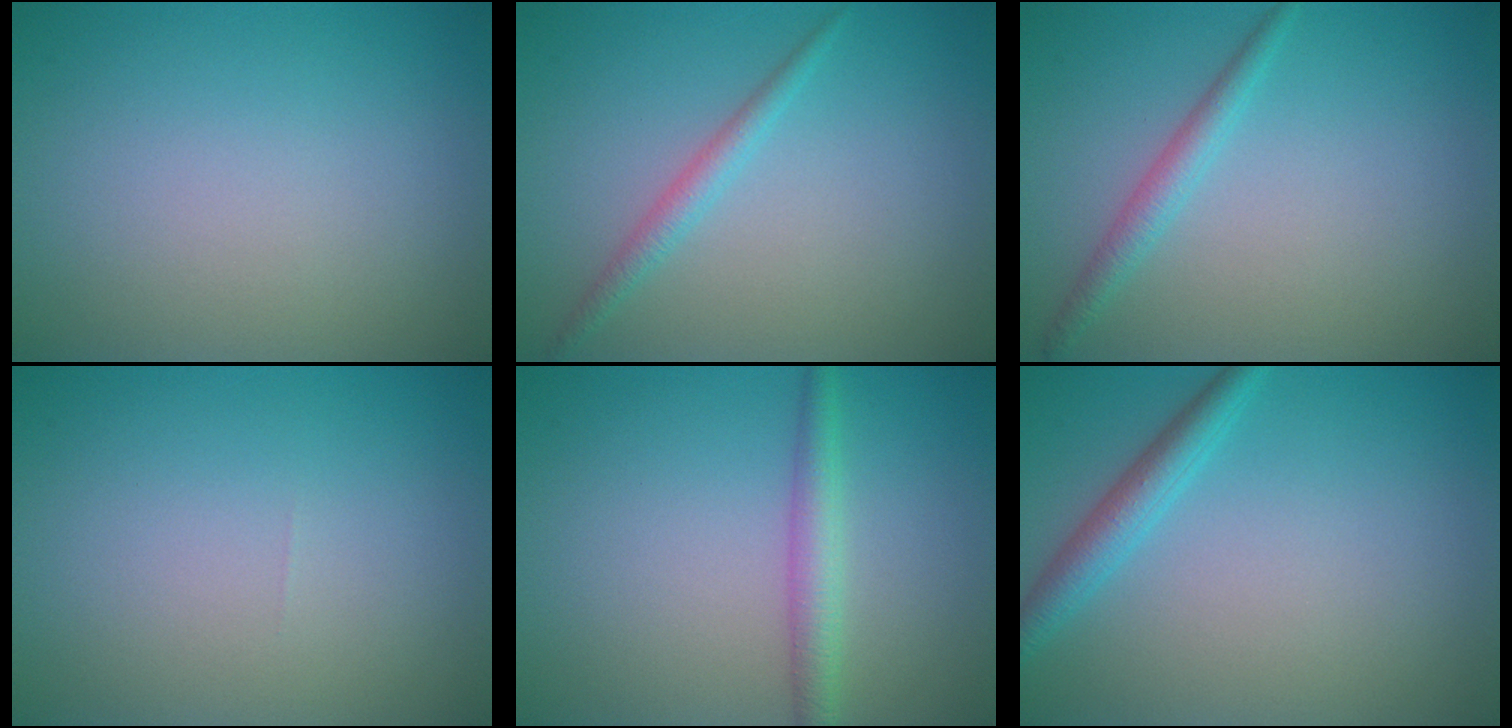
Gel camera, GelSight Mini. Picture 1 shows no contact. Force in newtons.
{"total": 1.6, "press": 1.6, "slide": 0.1}
{"total": 1.9, "press": 1.9, "slide": 0.1}
{"total": 0.0}
{"total": 2.4, "press": 2.4, "slide": 0.0}
{"total": 2.6, "press": 2.6, "slide": 0.1}